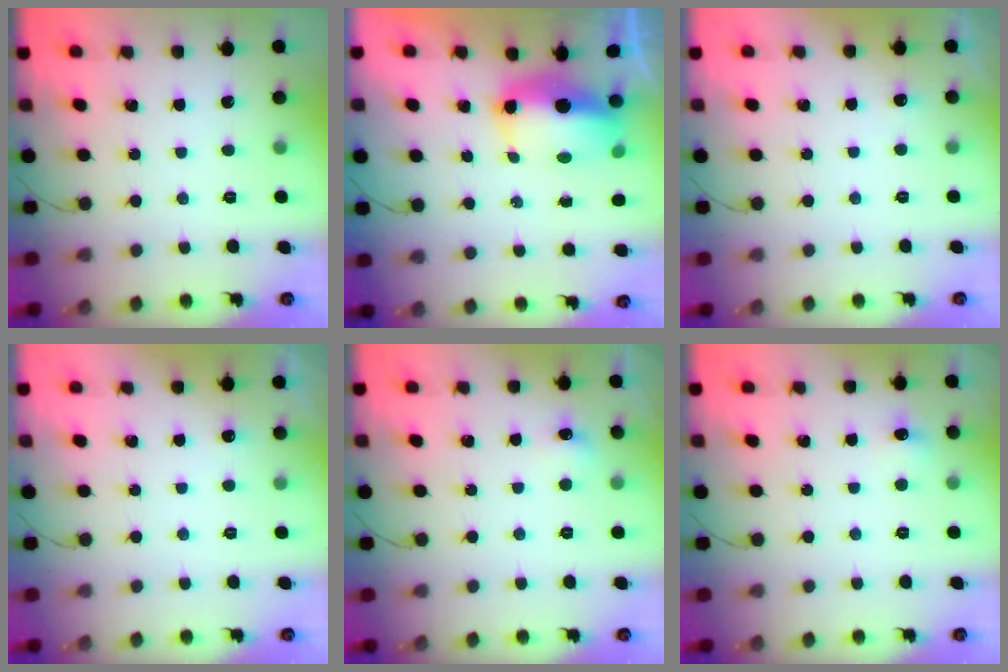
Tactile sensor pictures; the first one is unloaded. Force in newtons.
{"total": 9.8, "press": 9.6, "slide": 2.0}
{"total": 2.8, "press": 2.5, "slide": 1.2}
{"total": 2.8, "press": 2.5, "slide": 1.2}
{"total": 4.7, "press": 4.6, "slide": 1.3}
{"total": 4.8, "press": 4.7, "slide": 1.1}